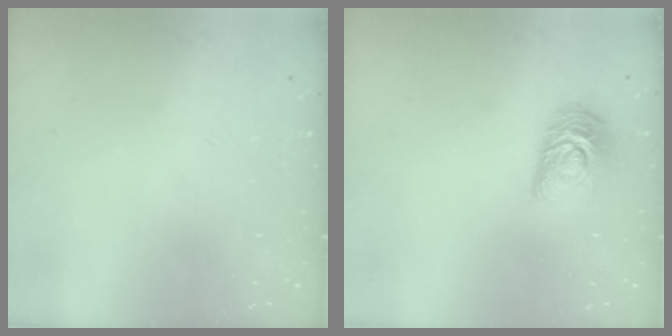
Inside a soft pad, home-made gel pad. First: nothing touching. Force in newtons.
{"total": 11.9, "press": 11.9, "slide": 0.9}